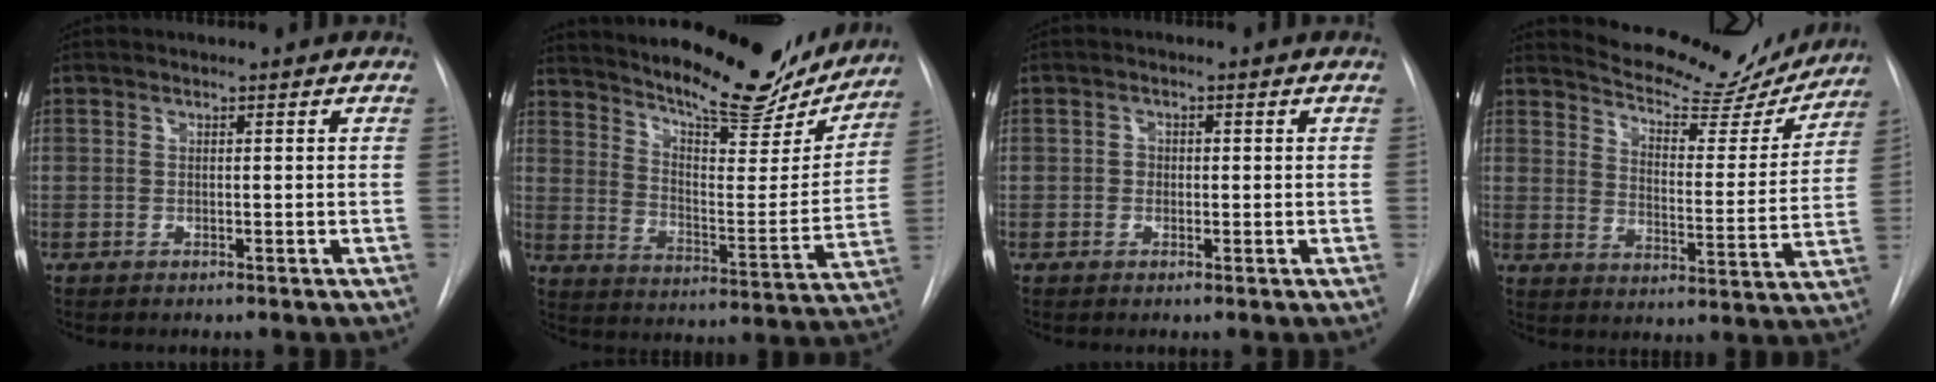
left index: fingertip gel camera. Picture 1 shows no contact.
{"total": 23.2, "force": [20.2, 5.2, 10.2], "torque": [-0.160, -0.031, 0.275]}
{"total": 1.2, "force": [-0.1, 1.1, 0.6], "torque": [-0.006, 0.005, -0.003]}
{"total": 16.5, "force": [15.6, 3.9, 3.8], "torque": [-0.043, -0.039, 0.195]}